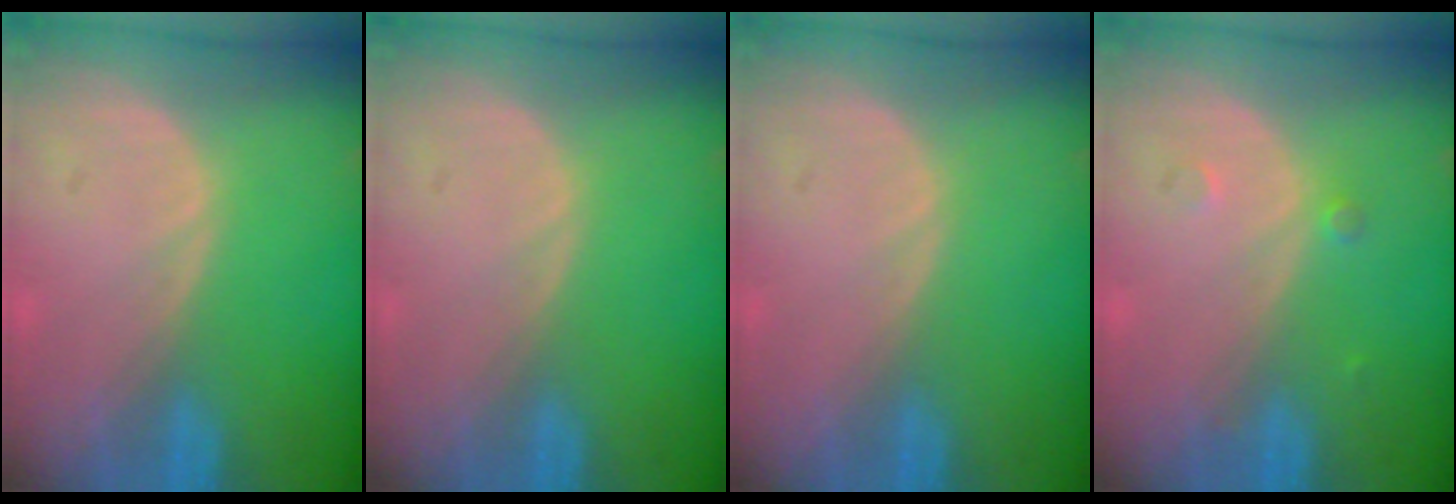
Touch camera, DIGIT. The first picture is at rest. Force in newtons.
{"total": 0.0}
{"total": 0.0}
{"total": 1.3, "press": 1.3, "slide": 0.1}